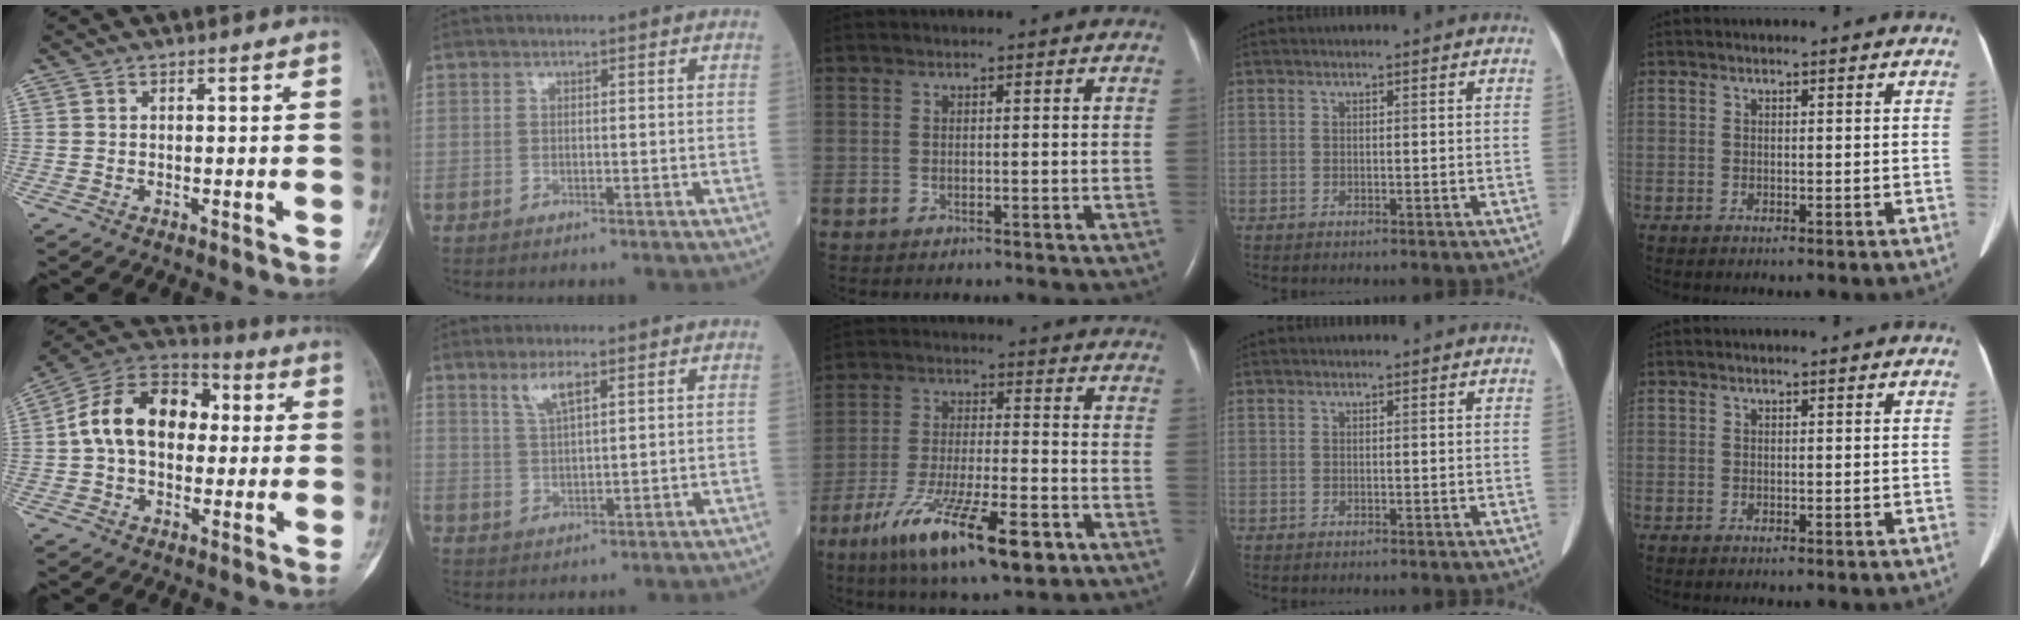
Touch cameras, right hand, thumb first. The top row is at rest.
{"thumb": {"total": 16.7, "force": [1.5, 11.5, 12.0], "torque": [-0.178, 0.039, 0.012]}, "index": {"total": 3.9, "force": [2.4, 0.7, 3.0], "torque": [-0.063, 0.002, 0.049]}, "middle": {"total": 16.0, "force": [-8.9, 3.1, 12.9], "torque": [-0.226, -0.025, -0.145]}}